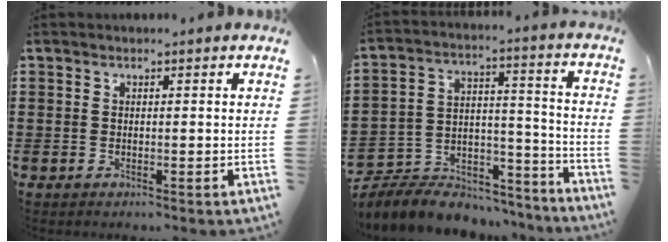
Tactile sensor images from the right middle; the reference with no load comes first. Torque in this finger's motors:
{"motor_torque": [1.31, -0.83, 0.75, 0.21]}